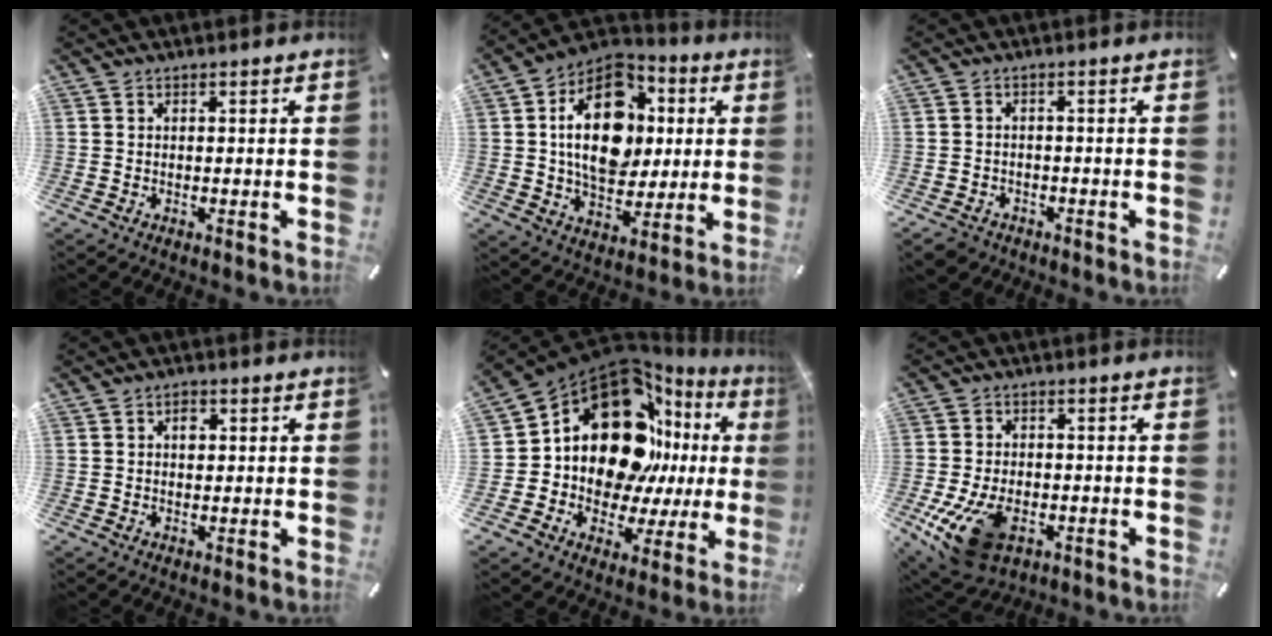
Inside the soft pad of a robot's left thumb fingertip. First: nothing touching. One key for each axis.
{"total": 20.0, "fx": 3.1, "fy": 14.2, "fz": 13.8, "tx": -0.237, "ty": 0.002, "tz": 0.054}
{"total": 3.0, "fx": -2.2, "fy": 2.0, "fz": 0.6, "tx": -0.017, "ty": 0.011, "tz": -0.046}
{"total": 1.9, "fx": 0.3, "fy": 1.5, "fz": 1.2, "tx": -0.011, "ty": 0.002, "tz": 0.001}
{"total": 19.8, "fx": 7.1, "fy": 13.8, "fz": 12.2, "tx": -0.196, "ty": -0.074, "tz": 0.125}
{"total": 13.0, "fx": -5.3, "fy": 8.2, "fz": 8.5, "tx": -0.171, "ty": 0.015, "tz": -0.089}